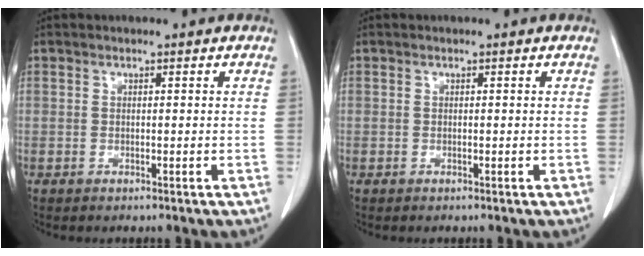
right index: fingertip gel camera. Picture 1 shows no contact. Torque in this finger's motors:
{"motor_torque": [0.01, 0.01, -0.01, 0.00]}